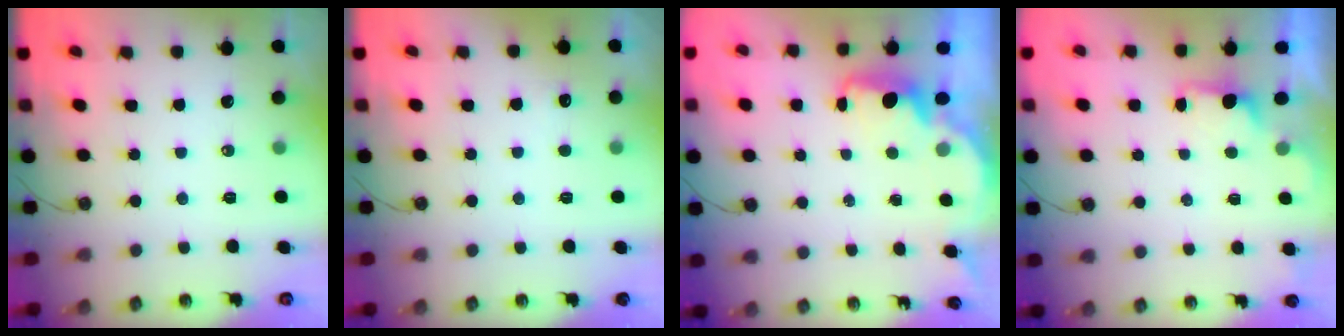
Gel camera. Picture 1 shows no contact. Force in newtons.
{"total": 2.5, "press": 2.3, "slide": 1.0}
{"total": 1.7, "press": 1.5, "slide": 0.7}
{"total": 0.9, "press": 0.6, "slide": 0.8}